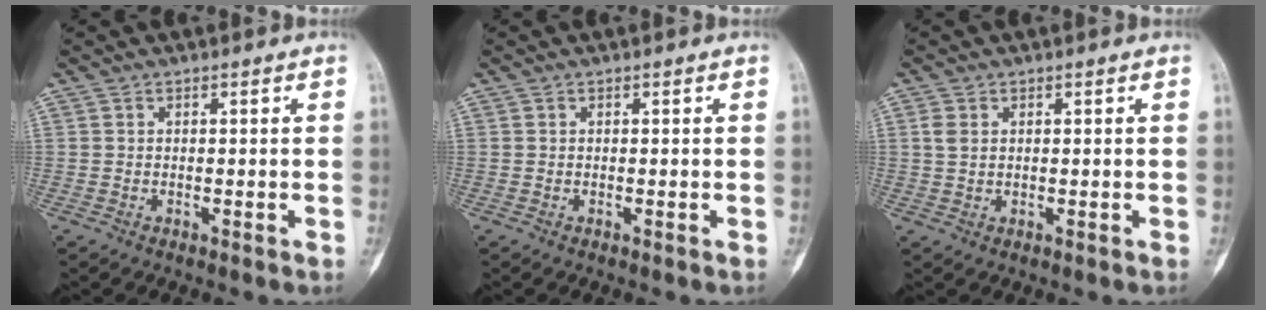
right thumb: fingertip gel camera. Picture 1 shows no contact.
{"total": 0.0}
{"total": 2.3, "force": [0.7, 1.6, 1.5], "torque": [-0.028, 0.002, 0.016]}